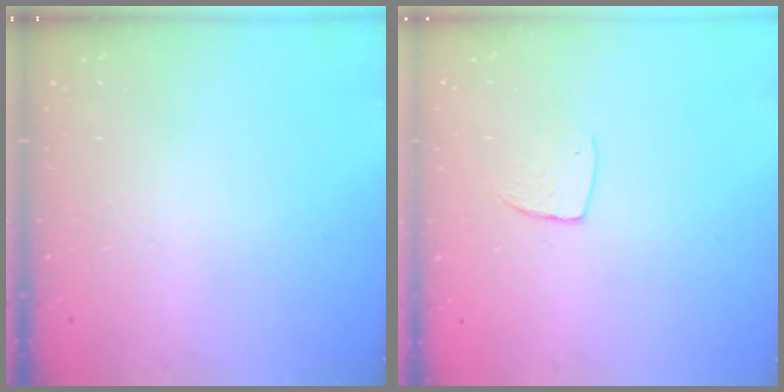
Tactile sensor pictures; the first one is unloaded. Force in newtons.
{"total": 7.0, "press": 6.9, "slide": 0.5}